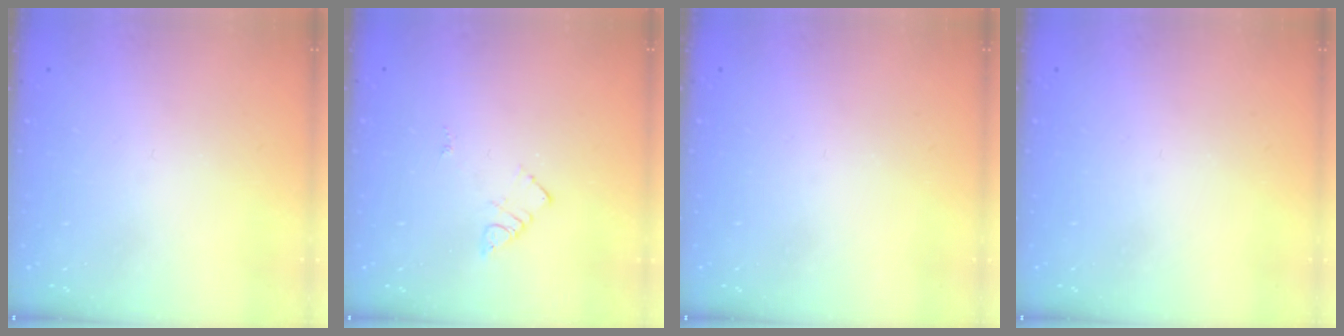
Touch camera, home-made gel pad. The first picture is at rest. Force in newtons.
{"total": 3.3, "press": 3.3, "slide": 0.4}
{"total": 0.0}
{"total": 0.0}